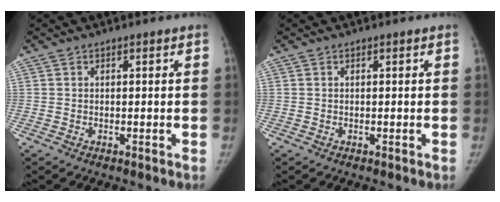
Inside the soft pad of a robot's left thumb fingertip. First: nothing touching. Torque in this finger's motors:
{"motor_torque": [0.00, 0.00, 0.01, -0.01, 0.00]}